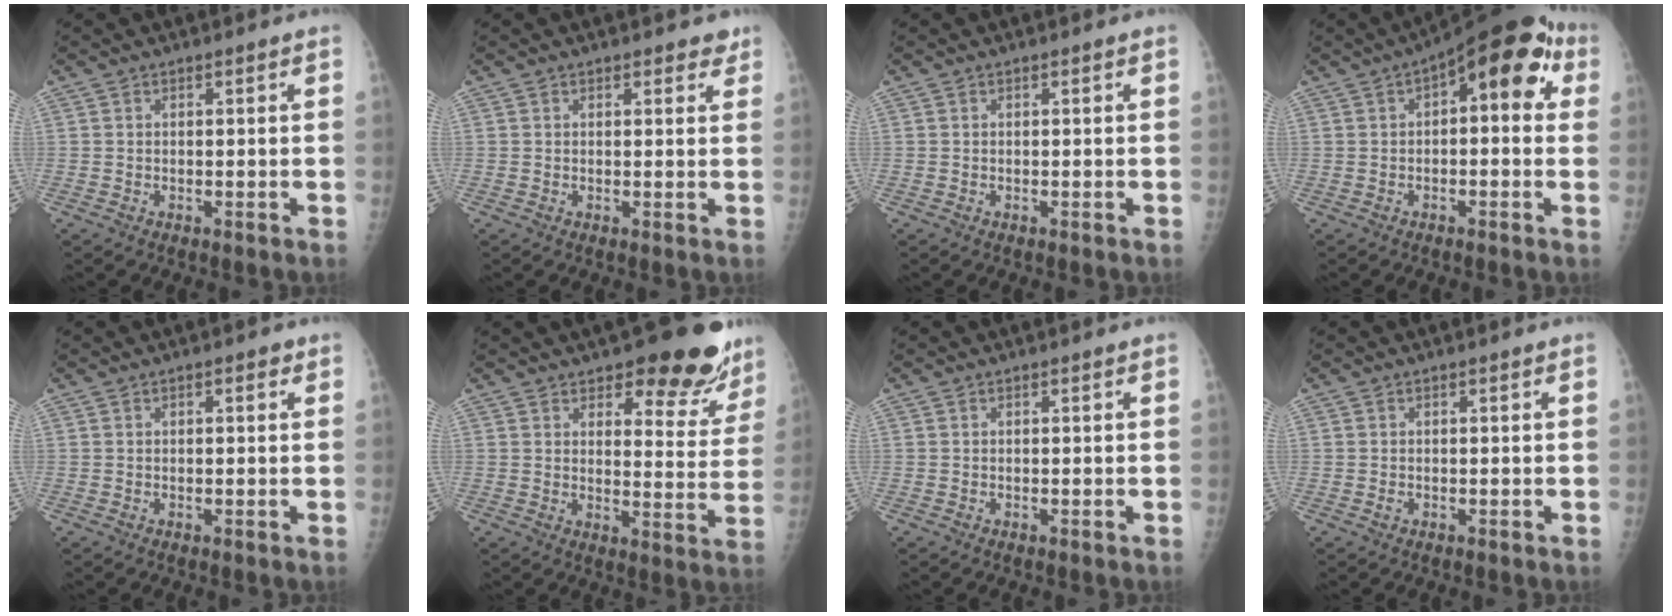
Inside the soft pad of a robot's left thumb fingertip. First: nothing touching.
{"total": 2.5, "force": [1.9, 1.3, 0.9], "torque": [0.014, -0.007, 0.017]}
{"total": 0.0}
{"total": 13.7, "force": [3.7, 6.0, 11.7], "torque": [-0.123, 0.037, 0.038]}
{"total": 1.5, "force": [0.7, 0.7, 1.2], "torque": [-0.013, 0.001, 0.007]}
{"total": 16.0, "force": [12.0, 6.2, 8.4], "torque": [-0.046, -0.081, 0.144]}
{"total": 0.0}
{"total": 0.5, "force": [0.1, 0.4, 0.3], "torque": [-0.004, -0.001, 0.001]}